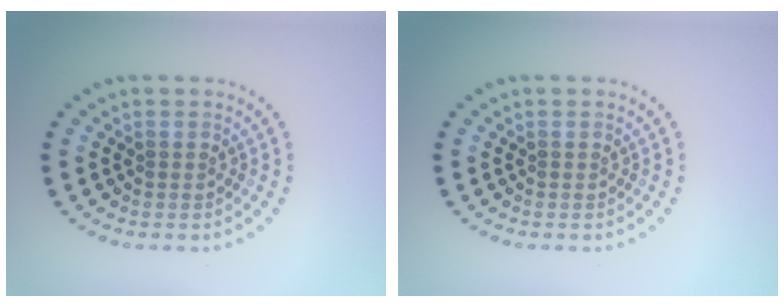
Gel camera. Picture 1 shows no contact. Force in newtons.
{"total": 0.0}